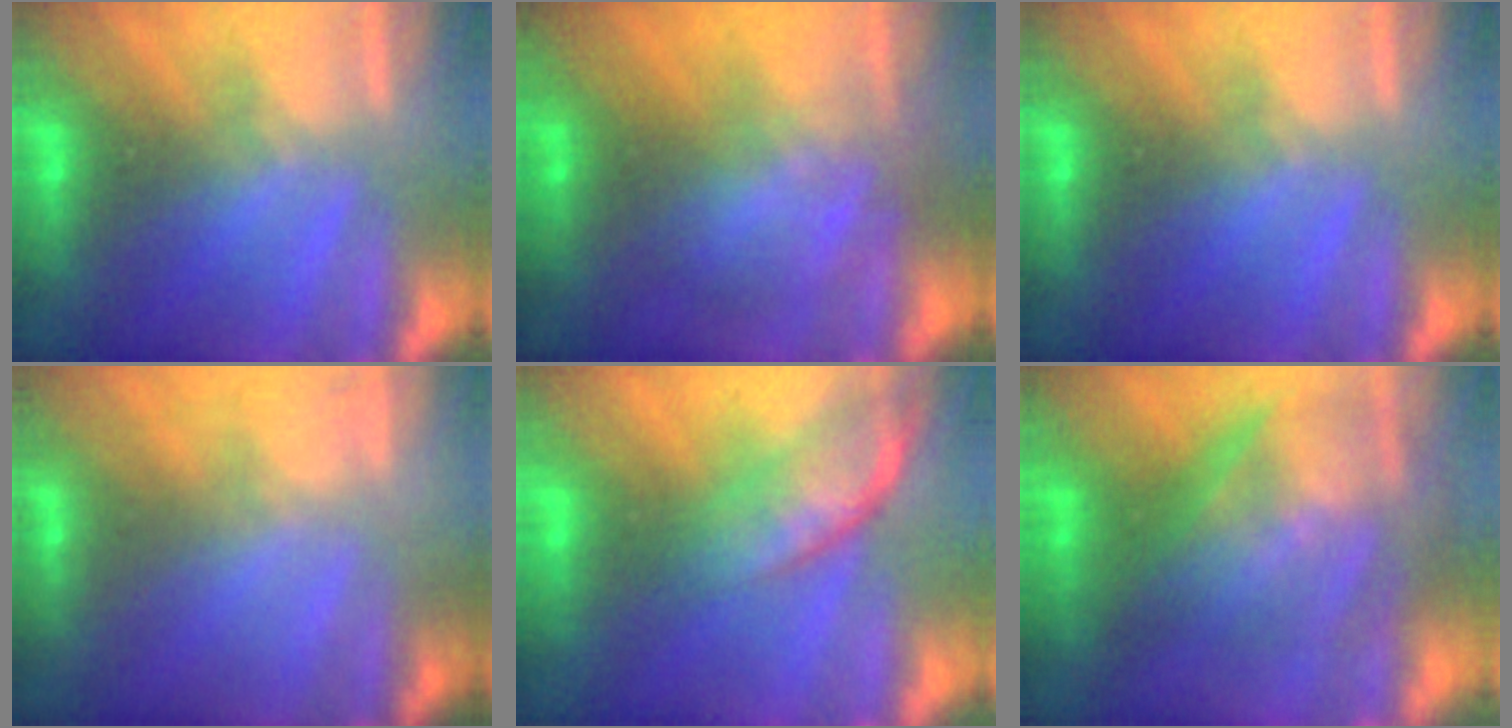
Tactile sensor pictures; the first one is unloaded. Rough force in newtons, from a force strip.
{"total": 2.9}
{"total": 0.0}
{"total": 2.2}
{"total": 2.7}
{"total": 5.8}